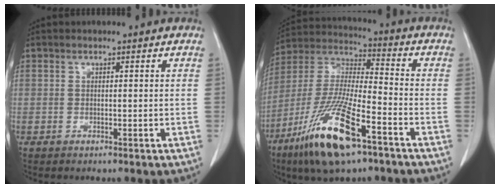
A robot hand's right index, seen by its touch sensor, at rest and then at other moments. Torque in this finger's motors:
{"motor_torque": [1.65, -0.50, 0.57, 0.21]}